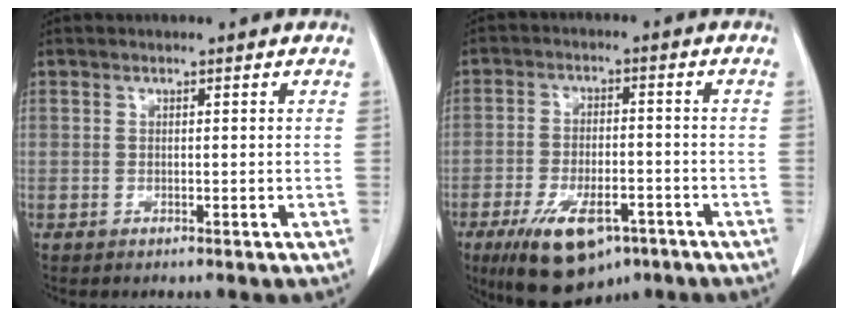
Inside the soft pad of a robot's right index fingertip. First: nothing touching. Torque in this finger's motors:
{"motor_torque": [1.24, -0.90, 0.65, 0.15]}